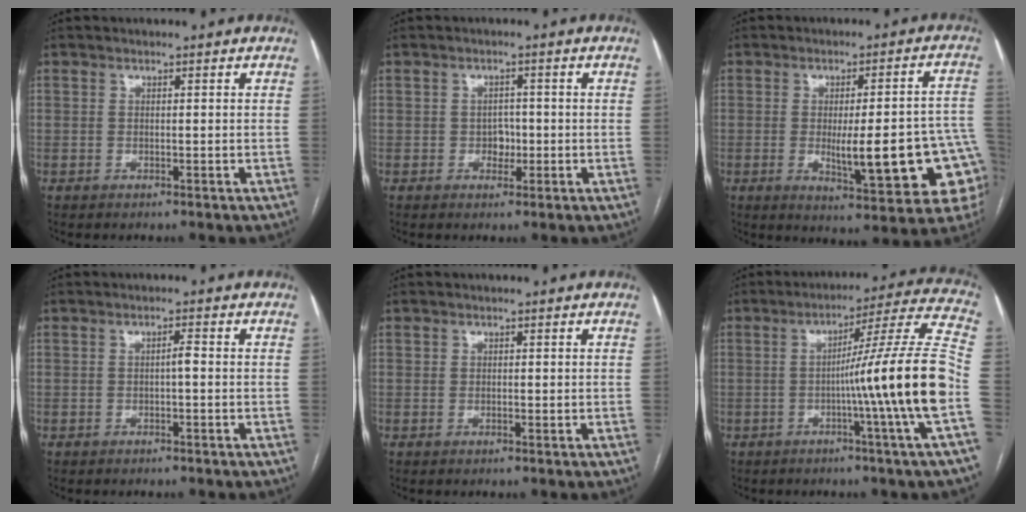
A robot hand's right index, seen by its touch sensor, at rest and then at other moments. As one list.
[{"total": 2.3, "force": [-0.5, 1.7, 1.4], "torque": [-0.013, 0.006, -0.006]}, {"total": 17.7, "force": [-3.9, 3.6, 16.9], "torque": [-0.142, 0.020, -0.029]}, {"total": 1.3, "force": [-0.2, 0.2, 1.3], "torque": [-0.019, 0.003, -0.003]}, {"total": 0.6, "force": [0.0, 0.4, 0.5], "torque": [-0.008, -0.002, 0.001]}, {"total": 16.7, "force": [-3.6, -3.3, 16.0], "torque": [-0.225, -0.002, -0.065]}]